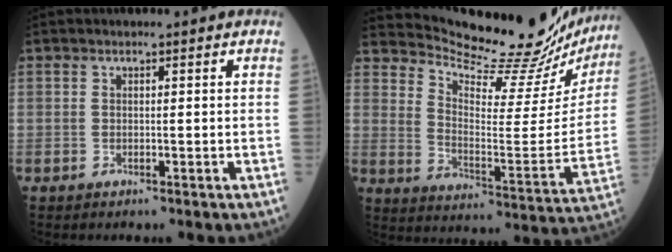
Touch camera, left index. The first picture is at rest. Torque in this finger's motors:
{"motor_torque": [0.93, -1.21, 0.02, 0.01]}